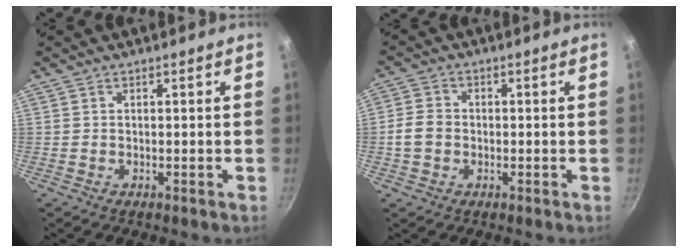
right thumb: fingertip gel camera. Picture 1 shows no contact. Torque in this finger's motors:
{"motor_torque": [-1.24, 1.59, 0.26, -0.08, 0.14]}